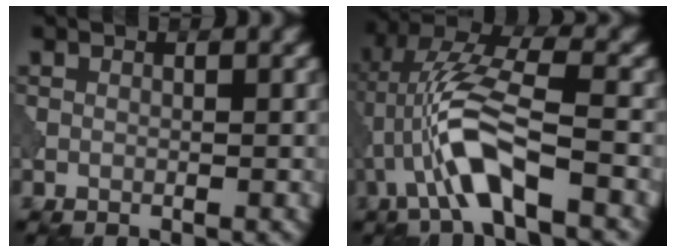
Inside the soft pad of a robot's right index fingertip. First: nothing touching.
{"total": 7.4, "force": [-2.5, 1.9, 6.7], "torque": [-0.141, 0.019, -0.053]}